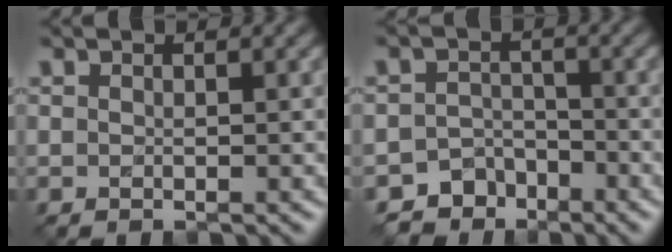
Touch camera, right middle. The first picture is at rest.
{"total": 4.3, "force": [-3.6, 2.3, -0.3], "torque": [0.024, -0.001, -0.054]}